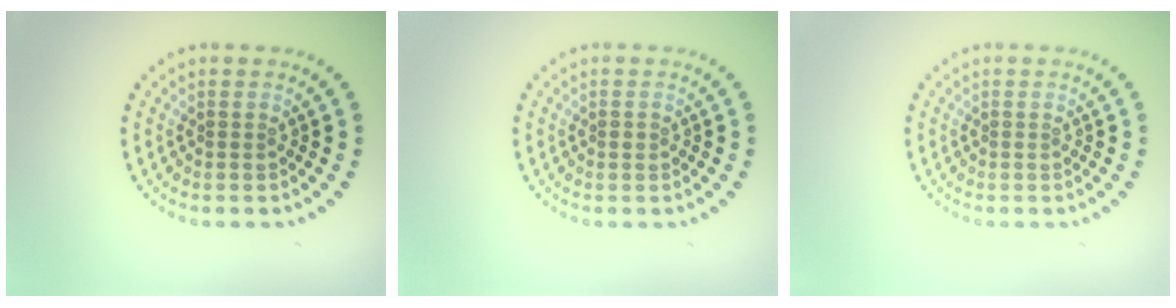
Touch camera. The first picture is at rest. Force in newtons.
{"total": 0.6, "press": 0.6, "slide": 0.1}
{"total": 0.0}